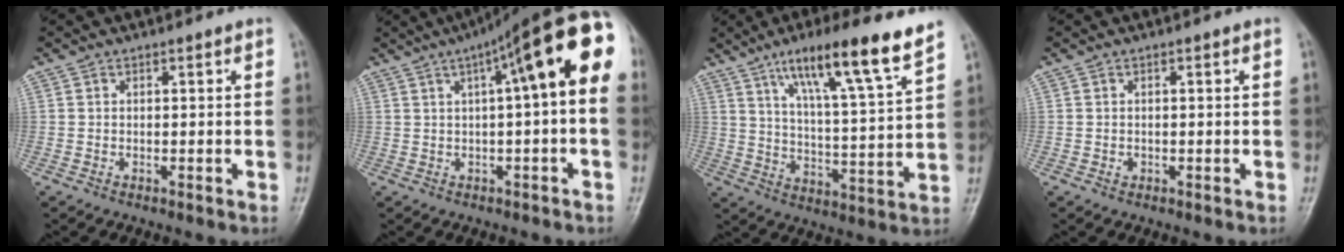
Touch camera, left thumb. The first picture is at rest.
{"total": 16.4, "force": [3.7, 4.0, 15.5], "torque": [-0.209, 0.044, 0.042]}
{"total": 16.4, "force": [10.7, 1.5, 12.3], "torque": [-0.189, -0.049, 0.176]}
{"total": 0.9, "force": [-0.1, 0.8, 0.5], "torque": [0.000, 0.002, -0.002]}